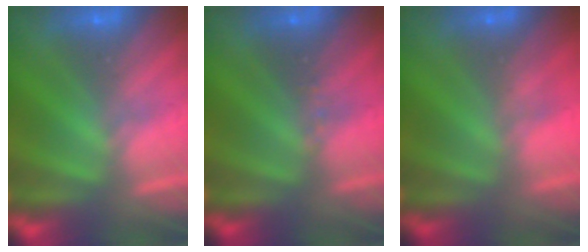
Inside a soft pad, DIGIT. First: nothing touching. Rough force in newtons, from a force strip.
{"total": 2.5}
{"total": 2.1}